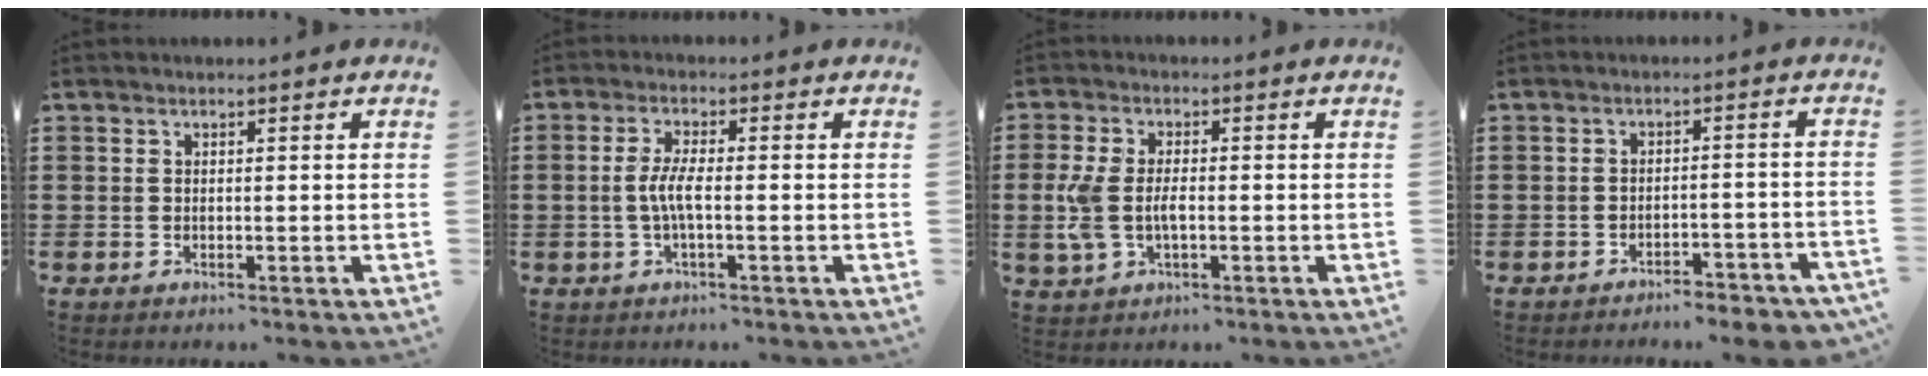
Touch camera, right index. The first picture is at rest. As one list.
[{"total": 4.0, "force": [-0.7, 0.7, 3.8], "torque": [-0.092, -0.006, -0.023]}, {"total": 5.3, "force": [-0.6, 2.8, 4.5], "torque": [-0.119, -0.006, -0.020]}, {"total": 3.3, "force": [-3.2, 0.2, 0.7], "torque": [-0.016, 0.003, -0.068]}]